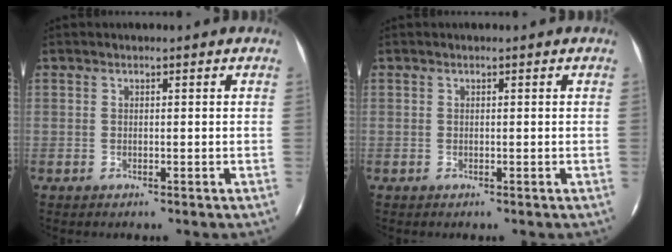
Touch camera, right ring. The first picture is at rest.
{"total": 0.0}